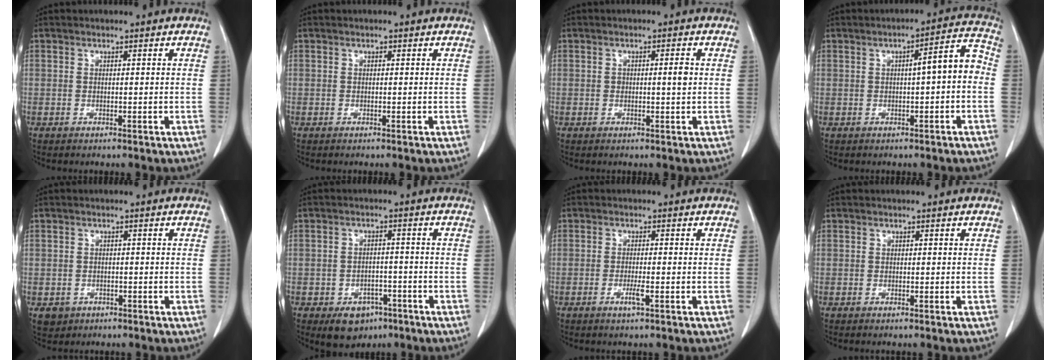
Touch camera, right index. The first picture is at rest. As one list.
[{"total": 0.0}, {"total": 1.8, "force": [0.1, 0.3, 1.8], "torque": [-0.029, 0.002, 0.001]}, {"total": 5.7, "force": [-0.5, 0.9, 5.7], "torque": [-0.073, 0.023, -0.009]}, {"total": 2.7, "force": [-1.0, 2.4, 0.3], "torque": [0.000, 0.008, -0.008]}, {"total": 6.2, "force": [-3.7, 4.1, 2.8], "torque": [-0.040, 0.004, -0.046]}, {"total": 2.1, "force": [-1.0, -0.1, 1.8], "torque": [-0.036, -0.004, -0.020]}, {"total": 0.0}]